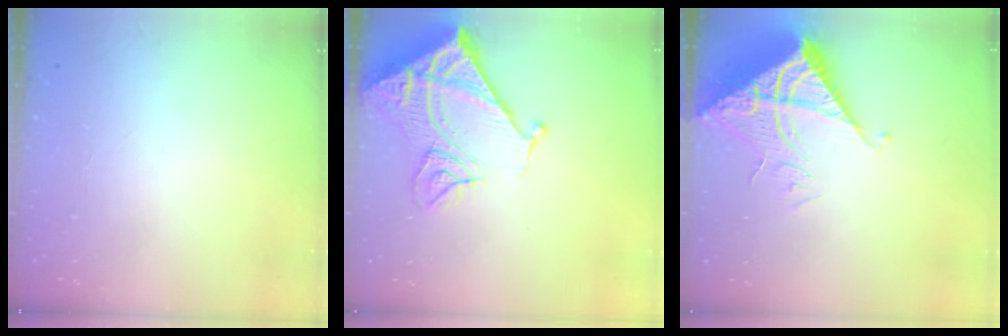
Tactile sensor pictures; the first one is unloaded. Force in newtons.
{"total": 18.4, "press": 18.3, "slide": 2.4}
{"total": 12.1, "press": 12.0, "slide": 1.3}